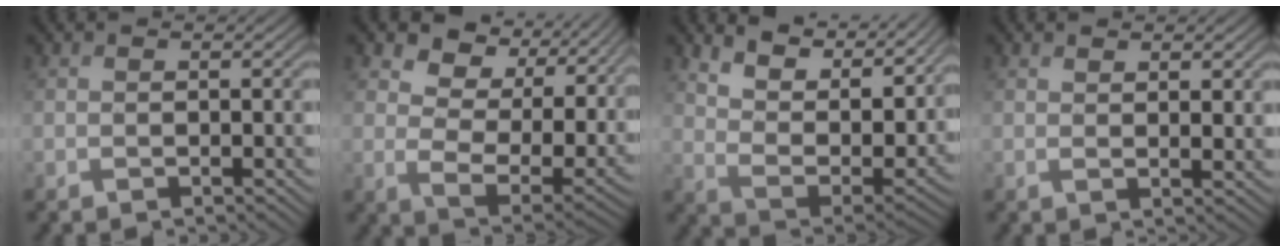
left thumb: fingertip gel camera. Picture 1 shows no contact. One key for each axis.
{"total": 11.8, "fx": 5.9, "fy": 6.9, "fz": 7.6, "tx": -0.148, "ty": -0.005, "tz": 0.098}
{"total": 12.5, "fx": 8.7, "fy": 5.0, "fz": 7.4, "tx": -0.169, "ty": 0.000, "tz": 0.125}
{"total": 2.2, "fx": 1.2, "fy": 0.6, "fz": 1.7, "tx": -0.027, "ty": -0.003, "tz": 0.025}